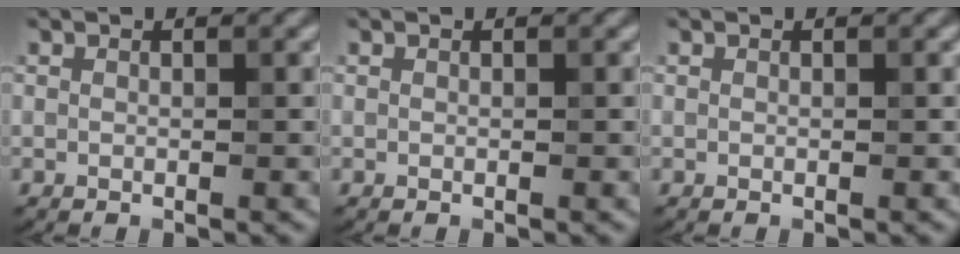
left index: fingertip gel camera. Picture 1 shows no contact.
{"total": 0.0}
{"total": 0.0}